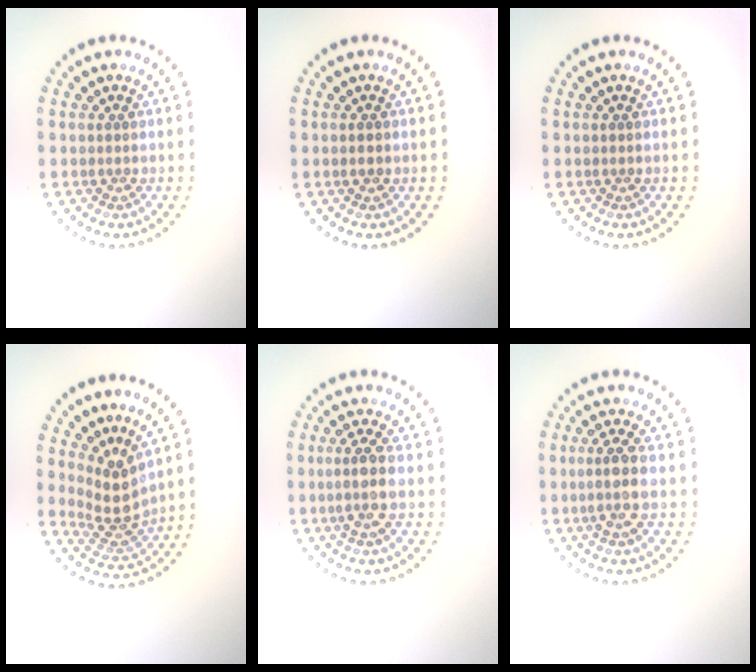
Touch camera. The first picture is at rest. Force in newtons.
{"total": 1.2, "press": 1.2, "slide": 0.1}
{"total": 0.0}
{"total": 3.5, "press": 2.6, "slide": 2.3}
{"total": 2.4, "press": 2.1, "slide": 1.1}
{"total": 2.4, "press": 2.1, "slide": 1.1}